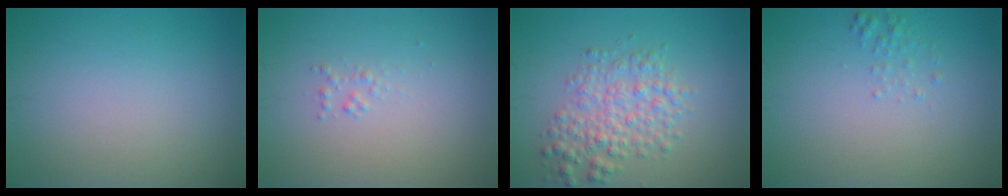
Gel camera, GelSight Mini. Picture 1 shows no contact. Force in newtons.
{"total": 0.7, "press": 0.7, "slide": 0.0}
{"total": 4.2, "press": 4.2, "slide": 0.1}
{"total": 1.0, "press": 1.0, "slide": 0.0}